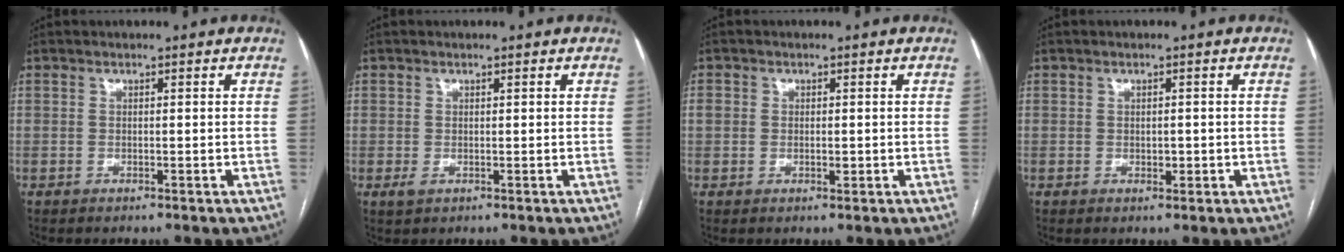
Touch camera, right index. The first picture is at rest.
{"total": 1.3, "force": [-0.1, 1.1, 0.7], "torque": [-0.010, 0.001, 0.003]}
{"total": 2.6, "force": [-0.1, 1.9, 1.8], "torque": [-0.028, 0.005, 0.001]}
{"total": 1.6, "force": [-0.2, 1.0, 1.2], "torque": [-0.016, 0.000, 0.001]}